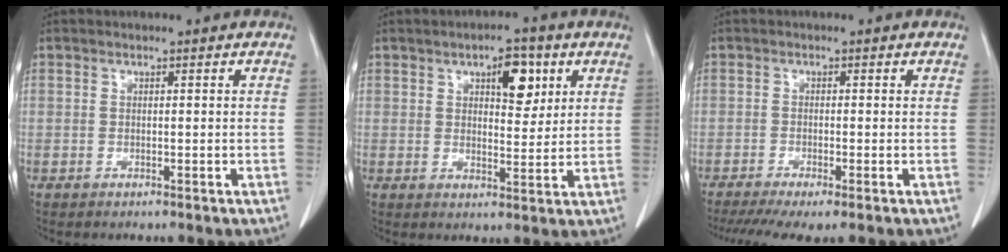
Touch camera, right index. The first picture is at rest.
{"total": 6.5, "force": [3.0, 2.7, 5.1], "torque": [-0.073, 0.003, 0.044]}
{"total": 7.1, "force": [-5.1, 0.8, 4.8], "torque": [-0.075, -0.011, -0.085]}